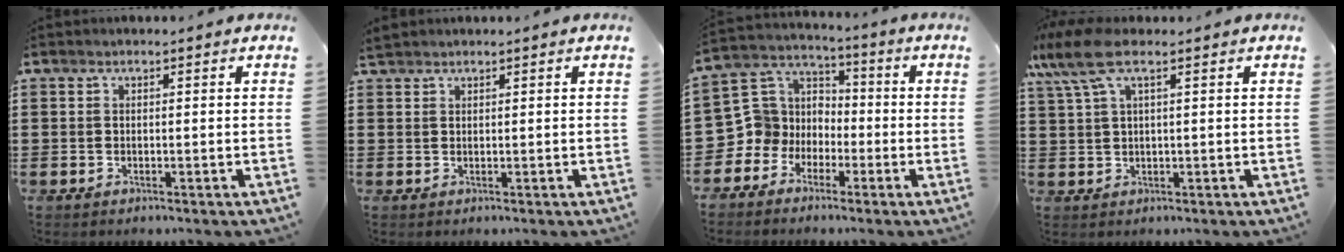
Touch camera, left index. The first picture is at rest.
{"total": 1.0, "force": [0.9, 0.3, 0.2], "torque": [-0.008, 0.001, 0.018]}
{"total": 7.7, "force": [-2.1, 7.3, 1.2], "torque": [-0.081, 0.004, -0.046]}
{"total": 6.7, "force": [3.1, 2.1, 5.6], "torque": [-0.135, -0.001, 0.052]}